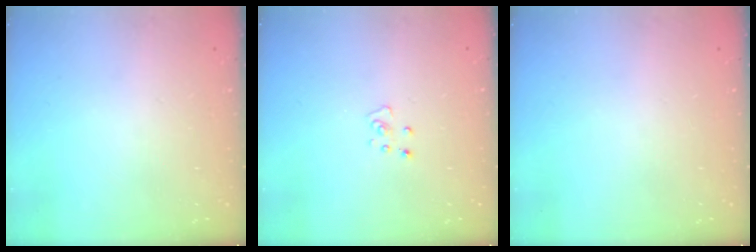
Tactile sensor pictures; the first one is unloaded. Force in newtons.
{"total": 2.8, "press": 2.8, "slide": 0.2}
{"total": 0.0}